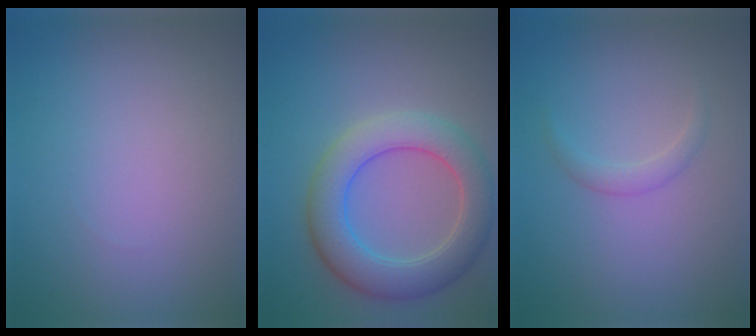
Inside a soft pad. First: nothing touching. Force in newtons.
{"total": 6.3, "press": 6.3, "slide": 0.4}
{"total": 1.2, "press": 1.2, "slide": 0.1}